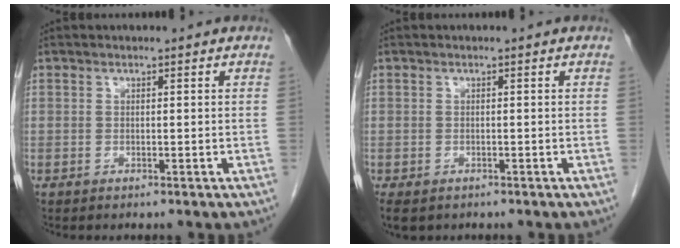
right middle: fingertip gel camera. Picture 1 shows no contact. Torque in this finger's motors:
{"motor_torque": [0.86, -0.53, 0.07, 0.04]}